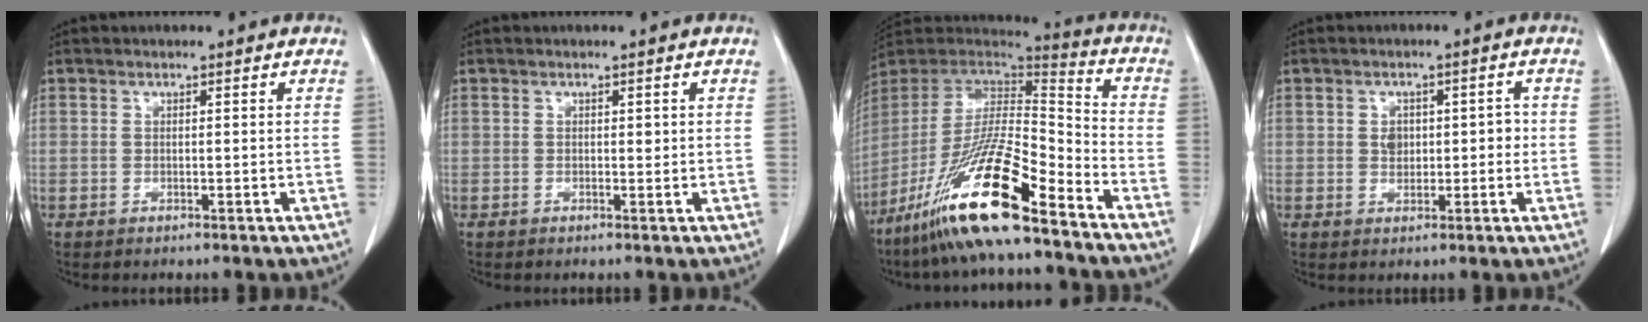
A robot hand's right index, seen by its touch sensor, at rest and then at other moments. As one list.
[{"total": 0.6, "force": [0.2, 0.3, 0.4], "torque": [-0.004, 0.000, 0.001]}, {"total": 19.9, "force": [-13.1, 2.1, 14.8], "torque": [-0.295, -0.032, -0.242]}, {"total": 3.8, "force": [0.1, 2.7, 2.7], "torque": [-0.033, 0.015, 0.006]}]